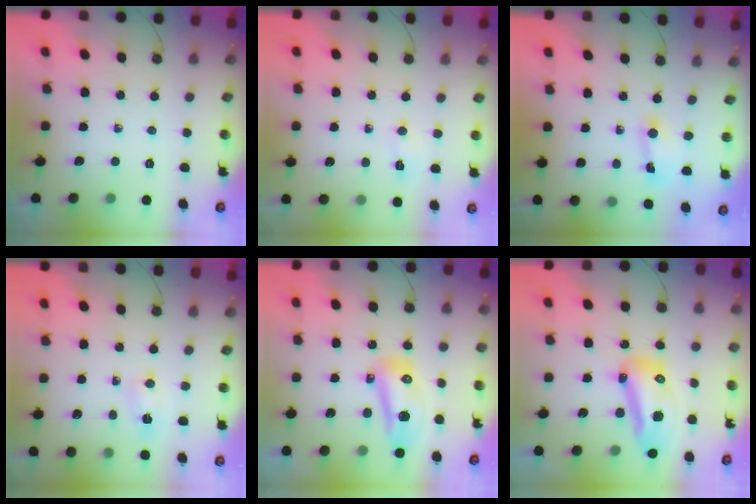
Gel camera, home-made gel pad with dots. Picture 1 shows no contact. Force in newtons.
{"total": 2.6, "press": 2.6, "slide": 0.6}
{"total": 1.8, "press": 1.8, "slide": 0.2}
{"total": 2.6, "press": 1.3, "slide": 2.2}
{"total": 10.9, "press": 10.8, "slide": 1.7}
{"total": 13.3, "press": 13.2, "slide": 1.4}